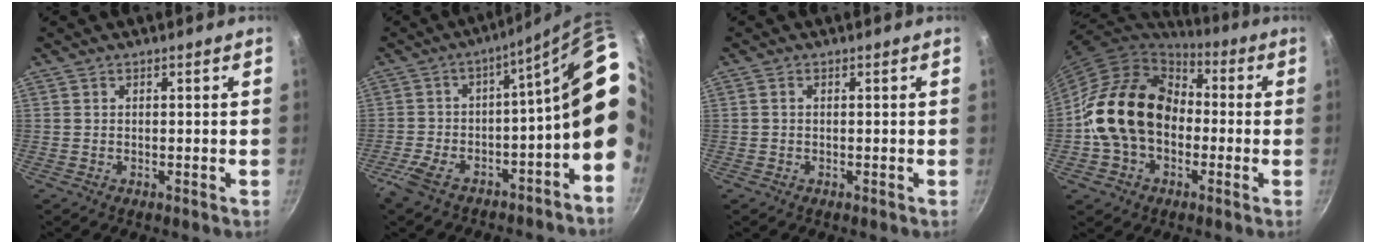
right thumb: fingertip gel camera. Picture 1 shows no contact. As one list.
[{"total": 17.5, "force": [-3.8, 6.0, 16.0], "torque": [-0.199, 0.058, -0.064]}, {"total": 0.6, "force": [0.0, 0.4, 0.4], "torque": [-0.009, 0.005, 0.000]}, {"total": 18.9, "force": [-1.5, 14.3, 12.3], "torque": [-0.192, 0.049, -0.037]}]